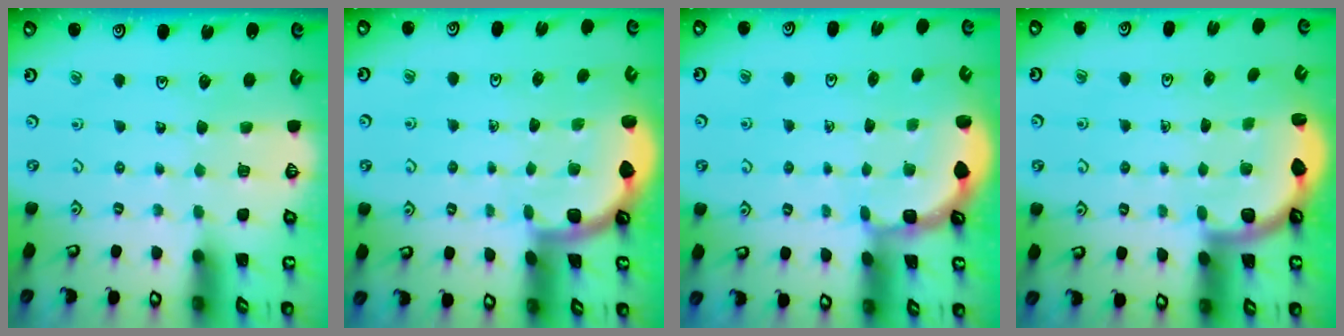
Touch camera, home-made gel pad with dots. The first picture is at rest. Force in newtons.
{"total": 1.7, "press": 1.7, "slide": 0.1}
{"total": 1.9, "press": 1.5, "slide": 1.1}
{"total": 2.5, "press": 2.4, "slide": 0.7}